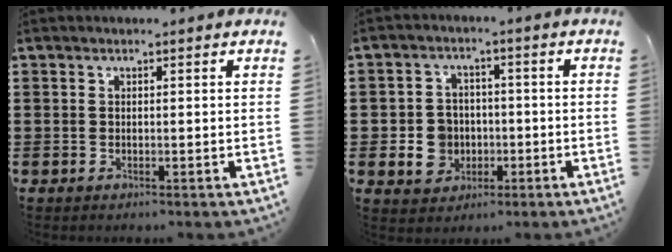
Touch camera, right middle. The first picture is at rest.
{"total": 5.5, "force": [-1.1, 5.0, 1.9], "torque": [-0.046, 0.010, -0.024]}